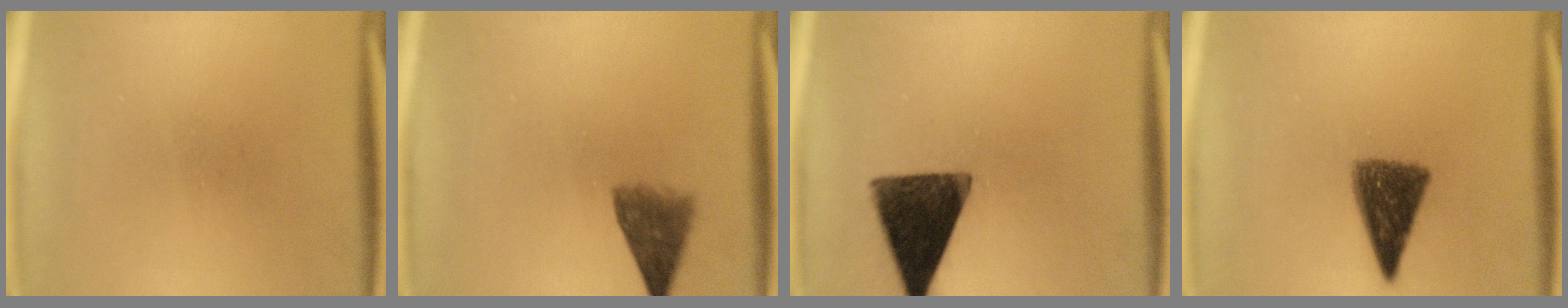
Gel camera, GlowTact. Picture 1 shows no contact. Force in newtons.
{"total": 4.9}
{"total": 13.8}
{"total": 9.0}